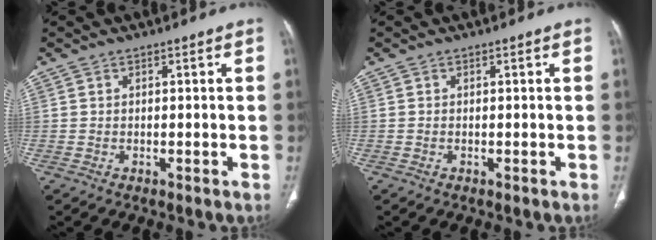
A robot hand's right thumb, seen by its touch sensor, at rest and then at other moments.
{"total": 0.0}